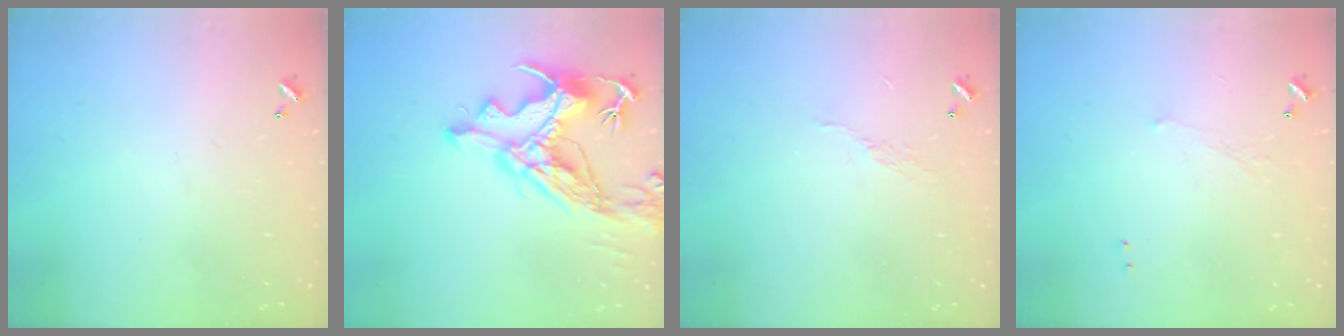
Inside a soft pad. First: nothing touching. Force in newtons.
{"total": 13.8, "press": 13.7, "slide": 1.9}
{"total": 6.6, "press": 6.6, "slide": 0.7}
{"total": 0.6, "press": 0.2, "slide": 0.5}